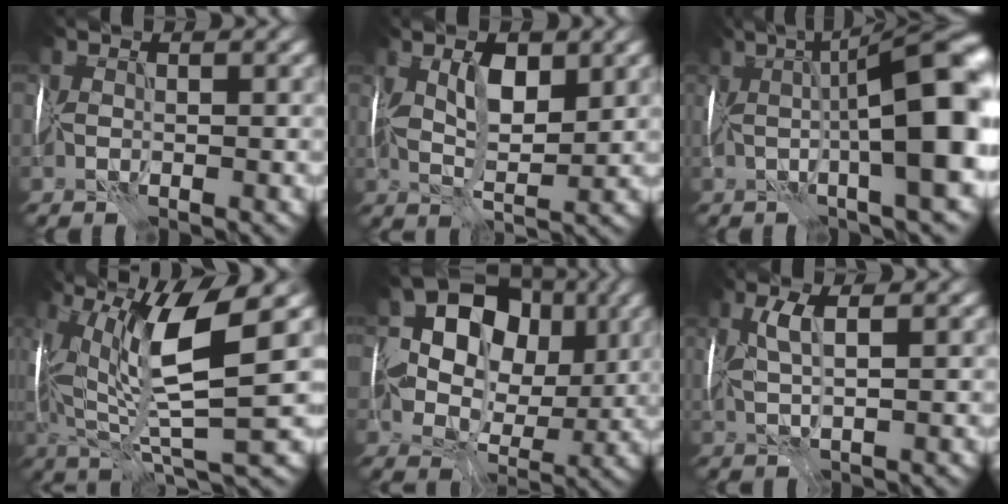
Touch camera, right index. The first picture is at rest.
{"total": 4.1, "force": [1.4, 1.8, 3.4], "torque": [-0.065, 0.006, 0.030]}
{"total": 10.9, "force": [0.9, 2.2, 10.6], "torque": [-0.138, 0.021, 0.016]}
{"total": 10.7, "force": [2.4, 2.6, 10.1], "torque": [-0.206, 0.003, 0.051]}
{"total": 10.6, "force": [2.4, 8.4, 6.1], "torque": [-0.077, 0.025, 0.024]}
{"total": 2.5, "force": [1.0, 0.4, 2.2], "torque": [-0.050, 0.010, 0.021]}